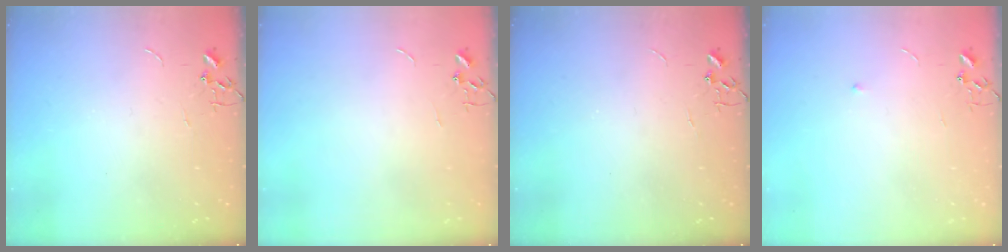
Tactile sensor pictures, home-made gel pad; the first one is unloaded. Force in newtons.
{"total": 0.0}
{"total": 0.0}
{"total": 4.1, "press": 4.1, "slide": 0.6}